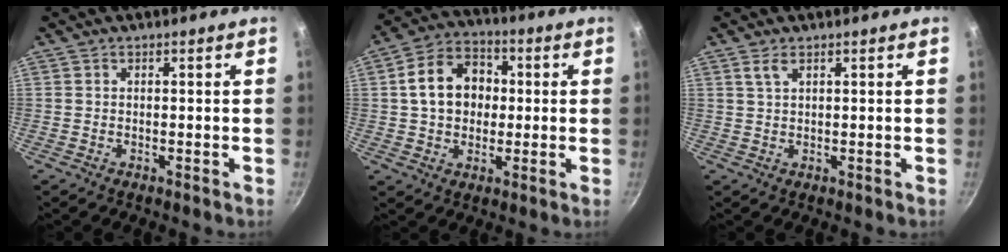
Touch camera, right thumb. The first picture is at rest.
{"total": 12.1, "force": [1.0, 9.4, 7.5], "torque": [-0.100, 0.026, 0.006]}
{"total": 1.9, "force": [1.1, 0.5, 1.4], "torque": [-0.030, -0.001, 0.026]}